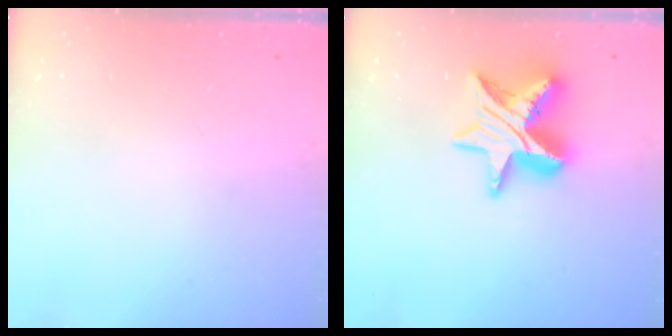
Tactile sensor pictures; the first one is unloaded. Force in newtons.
{"total": 14.0, "press": 13.9, "slide": 1.1}